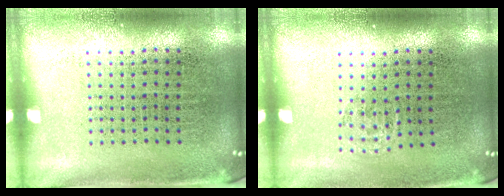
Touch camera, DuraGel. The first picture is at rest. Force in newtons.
{"total": 0.6, "press": 0.5, "slide": 0.3}